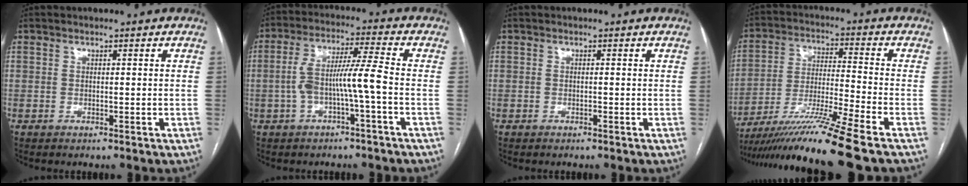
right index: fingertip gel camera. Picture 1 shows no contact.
{"total": 8.1, "force": [-1.8, 0.1, 7.9], "torque": [-0.152, 0.025, -0.032]}
{"total": 0.0}
{"total": 15.5, "force": [-12.1, -2.6, 9.3], "torque": [-0.181, -0.035, -0.215]}